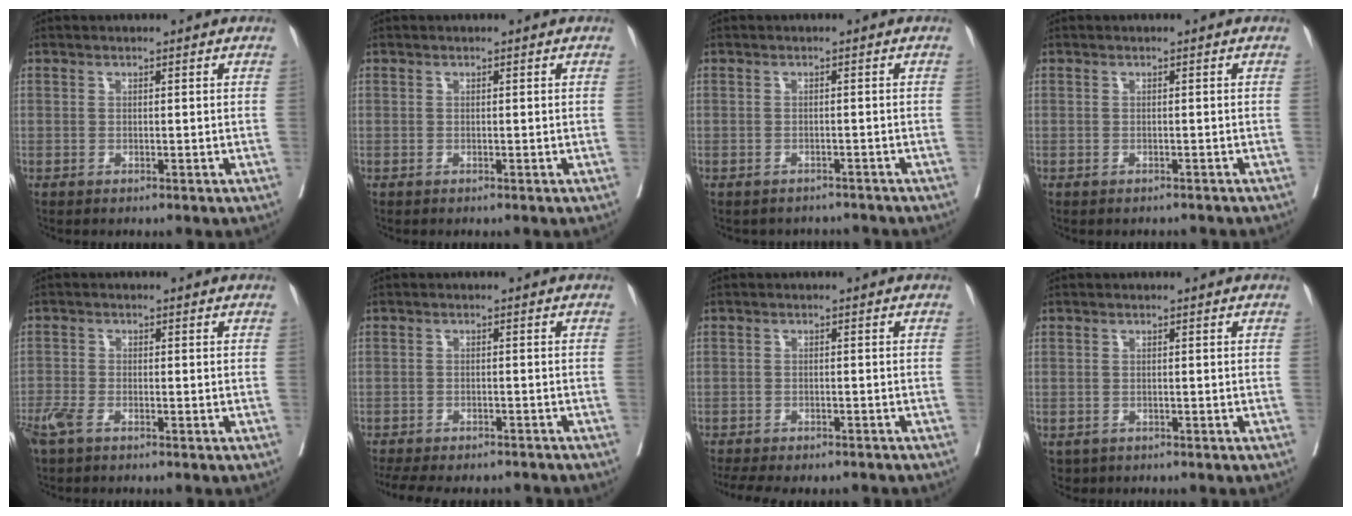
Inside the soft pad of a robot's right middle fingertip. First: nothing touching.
{"total": 0.0}
{"total": 4.2, "force": [-3.9, 1.5, -0.2], "torque": [0.006, 0.004, -0.048]}
{"total": 1.4, "force": [-1.3, 0.5, 0.0], "torque": [-0.001, -0.002, -0.021]}
{"total": 3.6, "force": [-2.4, 1.2, 2.3], "torque": [-0.055, -0.006, -0.047]}
{"total": 12.7, "force": [-11.3, 3.4, 4.6], "torque": [-0.090, -0.004, -0.149]}
{"total": 9.6, "force": [-8.4, 2.8, 3.7], "torque": [-0.058, -0.006, -0.114]}
{"total": 2.0, "force": [-1.2, 1.6, 0.3], "torque": [-0.007, -0.001, -0.017]}